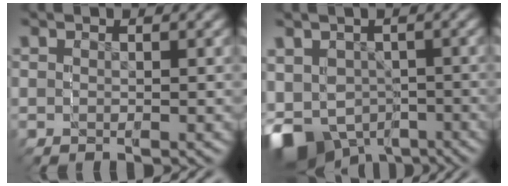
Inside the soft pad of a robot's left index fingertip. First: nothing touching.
{"total": 11.5, "force": [-4.4, 9.6, 4.6], "torque": [-0.119, -0.073, -0.047]}